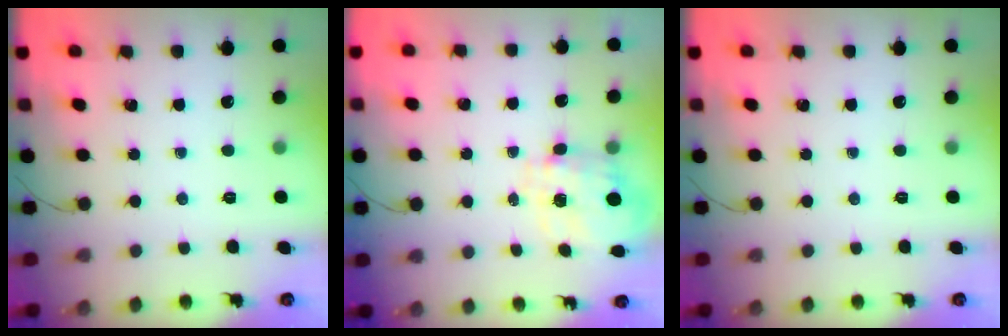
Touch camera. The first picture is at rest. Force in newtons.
{"total": 3.5, "press": 3.3, "slide": 1.0}
{"total": 0.0}